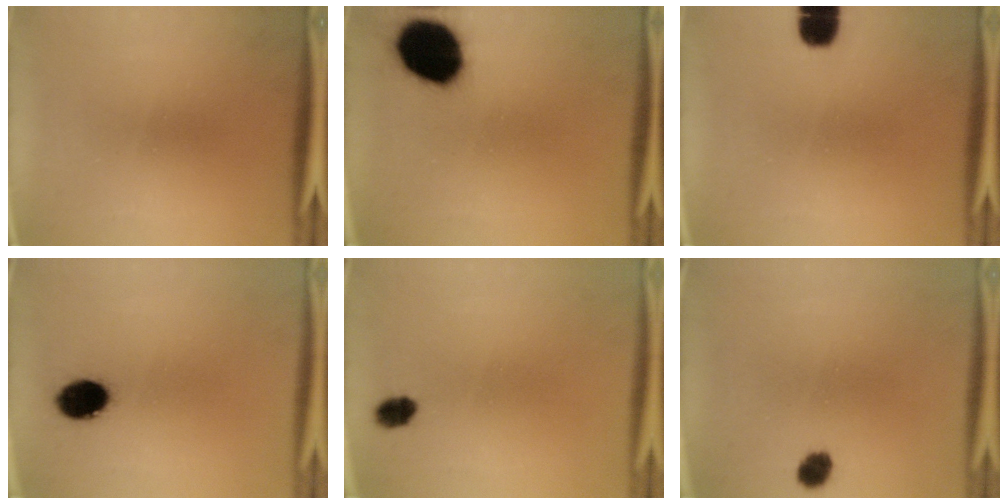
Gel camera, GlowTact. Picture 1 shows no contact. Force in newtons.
{"total": 17.3}
{"total": 4.8}
{"total": 7.5}
{"total": 2.9}
{"total": 3.4}